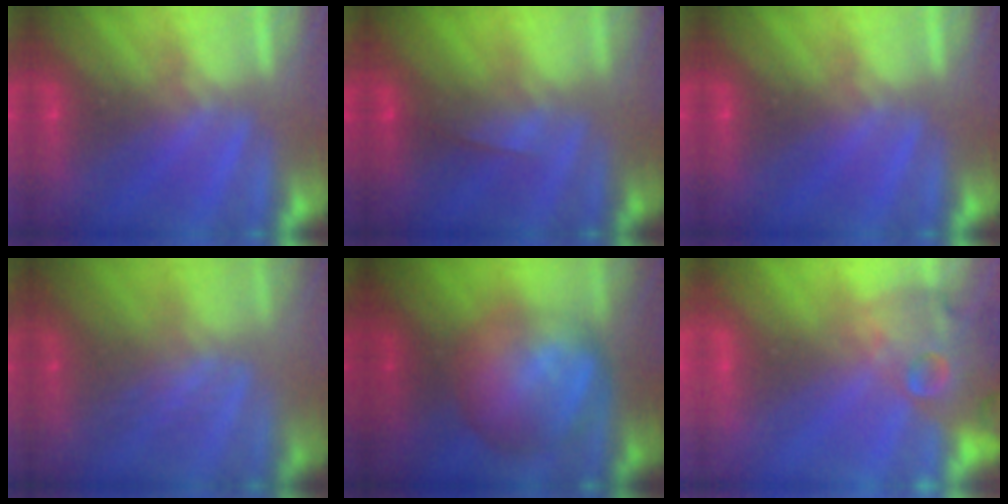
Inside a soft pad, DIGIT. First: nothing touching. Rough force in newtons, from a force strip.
{"total": 4.4}
{"total": 0.0}
{"total": 2.4}
{"total": 9.4}
{"total": 8.9}